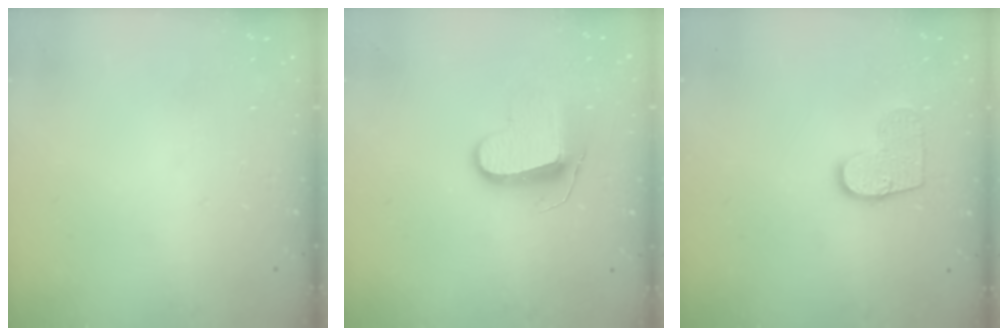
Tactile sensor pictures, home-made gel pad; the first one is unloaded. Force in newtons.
{"total": 9.5, "press": 9.5, "slide": 0.4}
{"total": 9.8, "press": 9.8, "slide": 0.4}